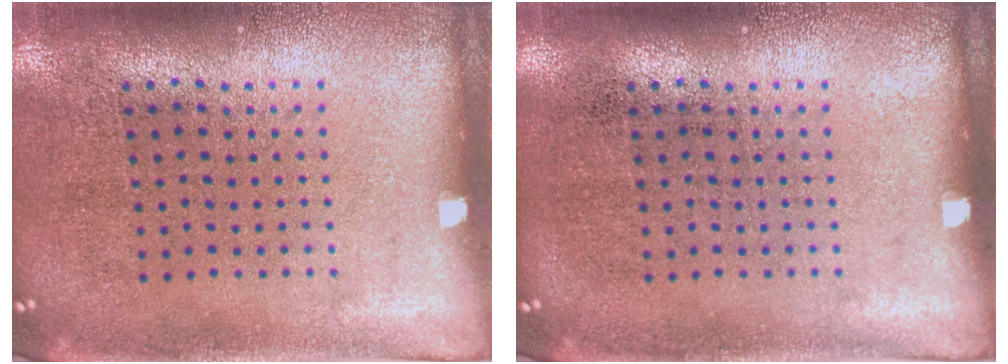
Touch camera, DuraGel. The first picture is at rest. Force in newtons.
{"total": 0.0}